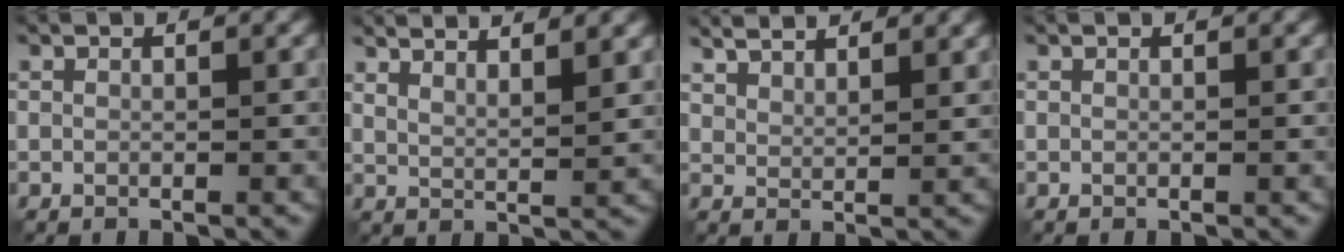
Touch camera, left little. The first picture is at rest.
{"total": 5.0, "force": [3.7, 1.1, 3.1], "torque": [-0.041, 0.013, 0.044]}
{"total": 3.9, "force": [3.3, 1.1, 1.7], "torque": [-0.027, 0.002, 0.048]}
{"total": 0.0}